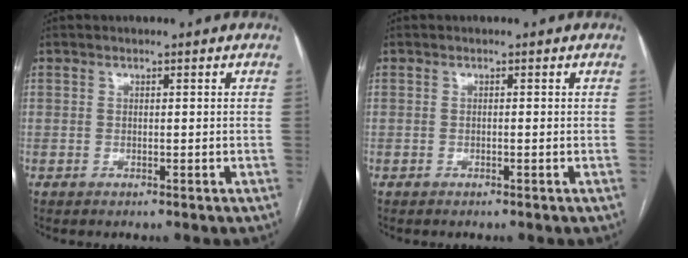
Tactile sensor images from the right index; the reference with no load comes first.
{"total": 0.0}